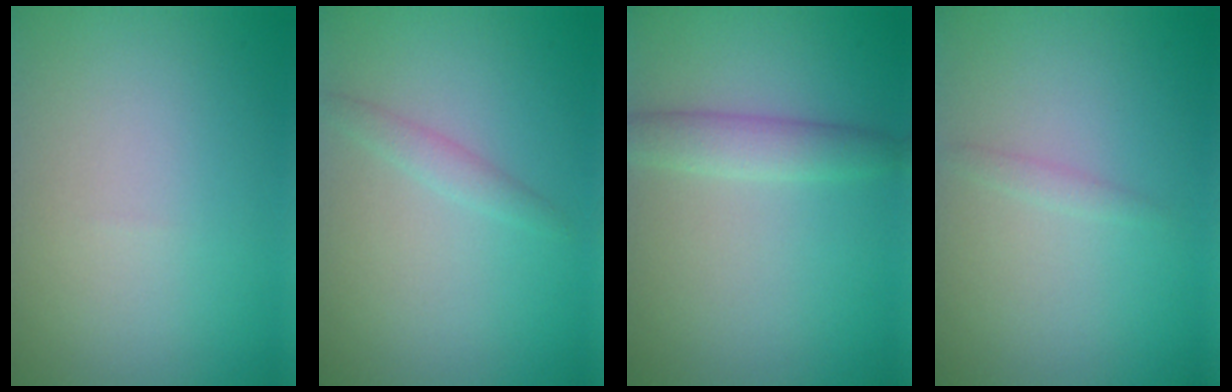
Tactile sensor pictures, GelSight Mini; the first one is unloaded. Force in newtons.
{"total": 1.2, "press": 1.2, "slide": 0.1}
{"total": 2.5, "press": 2.5, "slide": 0.0}
{"total": 0.8, "press": 0.8, "slide": 0.0}